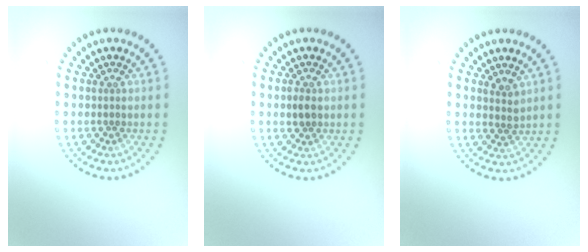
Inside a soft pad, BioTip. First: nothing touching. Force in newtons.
{"total": 1.5, "press": 1.5, "slide": 0.1}
{"total": 1.5, "press": 1.1, "slide": 1.0}